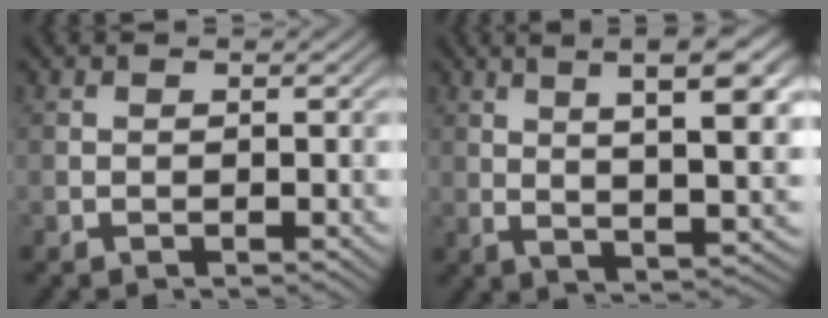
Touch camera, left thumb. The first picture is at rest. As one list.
[{"total": 12.9, "force": [4.9, 3.8, 11.3], "torque": [-0.165, 0.009, 0.077]}]